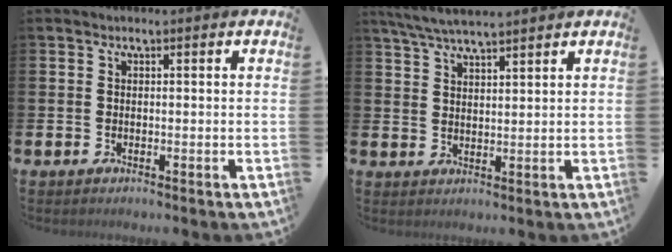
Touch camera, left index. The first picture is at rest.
{"total": 5.0, "force": [4.7, 0.3, 1.8], "torque": [-0.050, -0.012, 0.086]}